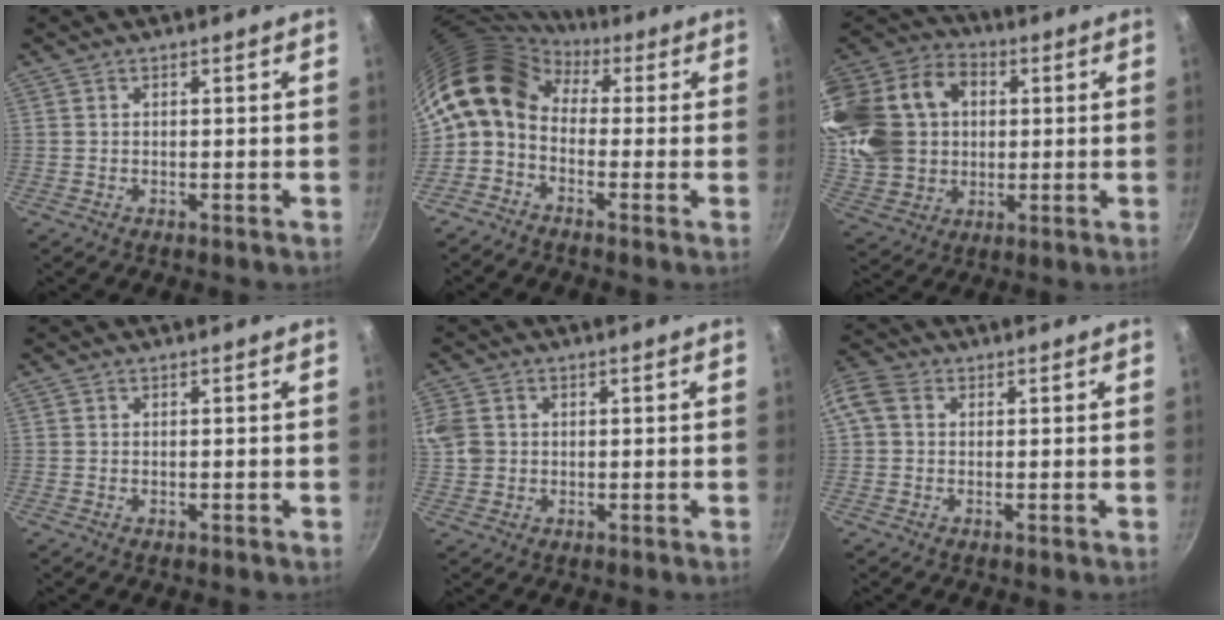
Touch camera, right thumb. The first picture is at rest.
{"total": 10.5, "force": [2.1, 7.2, 7.3], "torque": [-0.123, 0.024, 0.013]}
{"total": 24.9, "force": [3.8, 19.5, 15.0], "torque": [-0.296, 0.031, 0.078]}
{"total": 0.0}
{"total": 8.2, "force": [1.2, 6.9, 4.3], "torque": [-0.098, 0.012, 0.022]}
{"total": 7.6, "force": [1.5, 6.1, 4.3], "torque": [-0.100, 0.023, 0.013]}